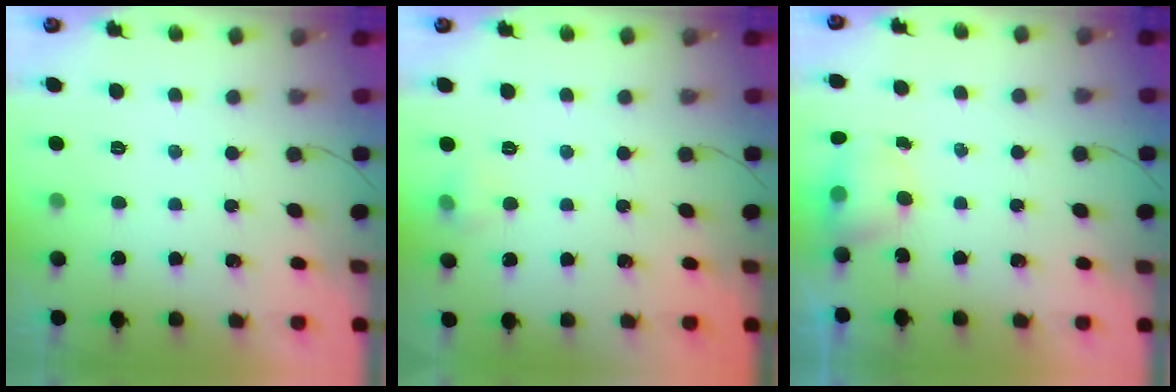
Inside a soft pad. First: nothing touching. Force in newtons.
{"total": 4.9, "press": 4.6, "slide": 1.6}
{"total": 4.6, "press": 4.5, "slide": 0.4}